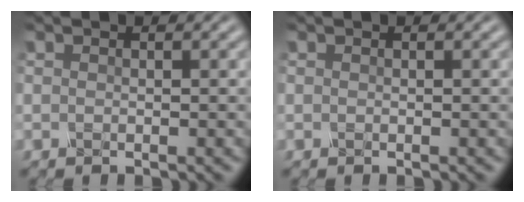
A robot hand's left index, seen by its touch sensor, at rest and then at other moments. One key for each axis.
{"total": 0.0}